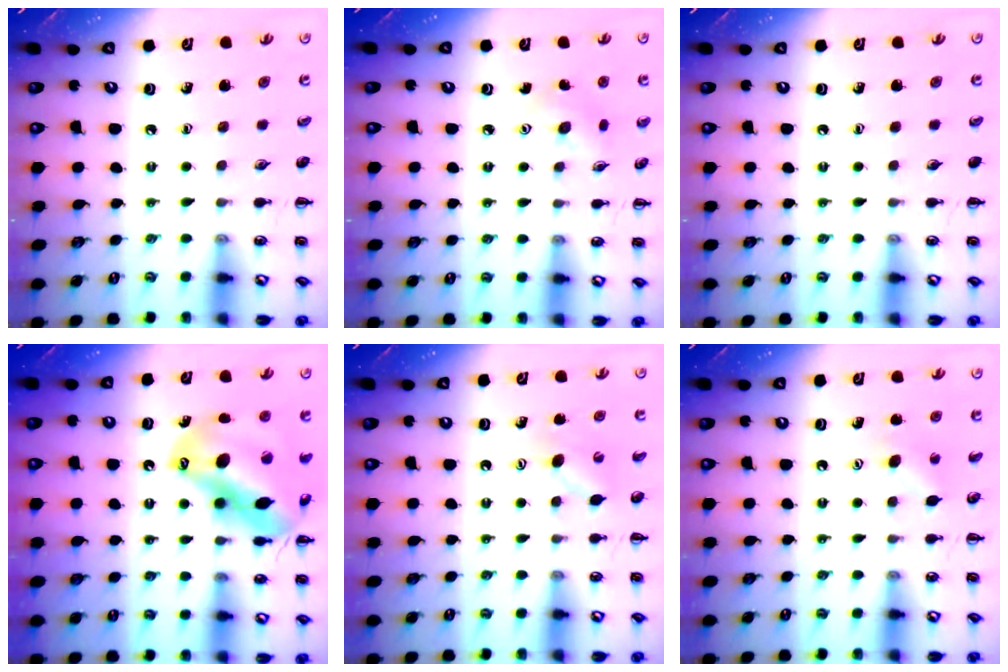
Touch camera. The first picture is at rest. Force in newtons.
{"total": 3.2, "press": 3.1, "slide": 0.8}
{"total": 0.0}
{"total": 18.5, "press": 17.8, "slide": 5.1}
{"total": 5.2, "press": 5.1, "slide": 1.1}
{"total": 3.7, "press": 3.6, "slide": 0.7}